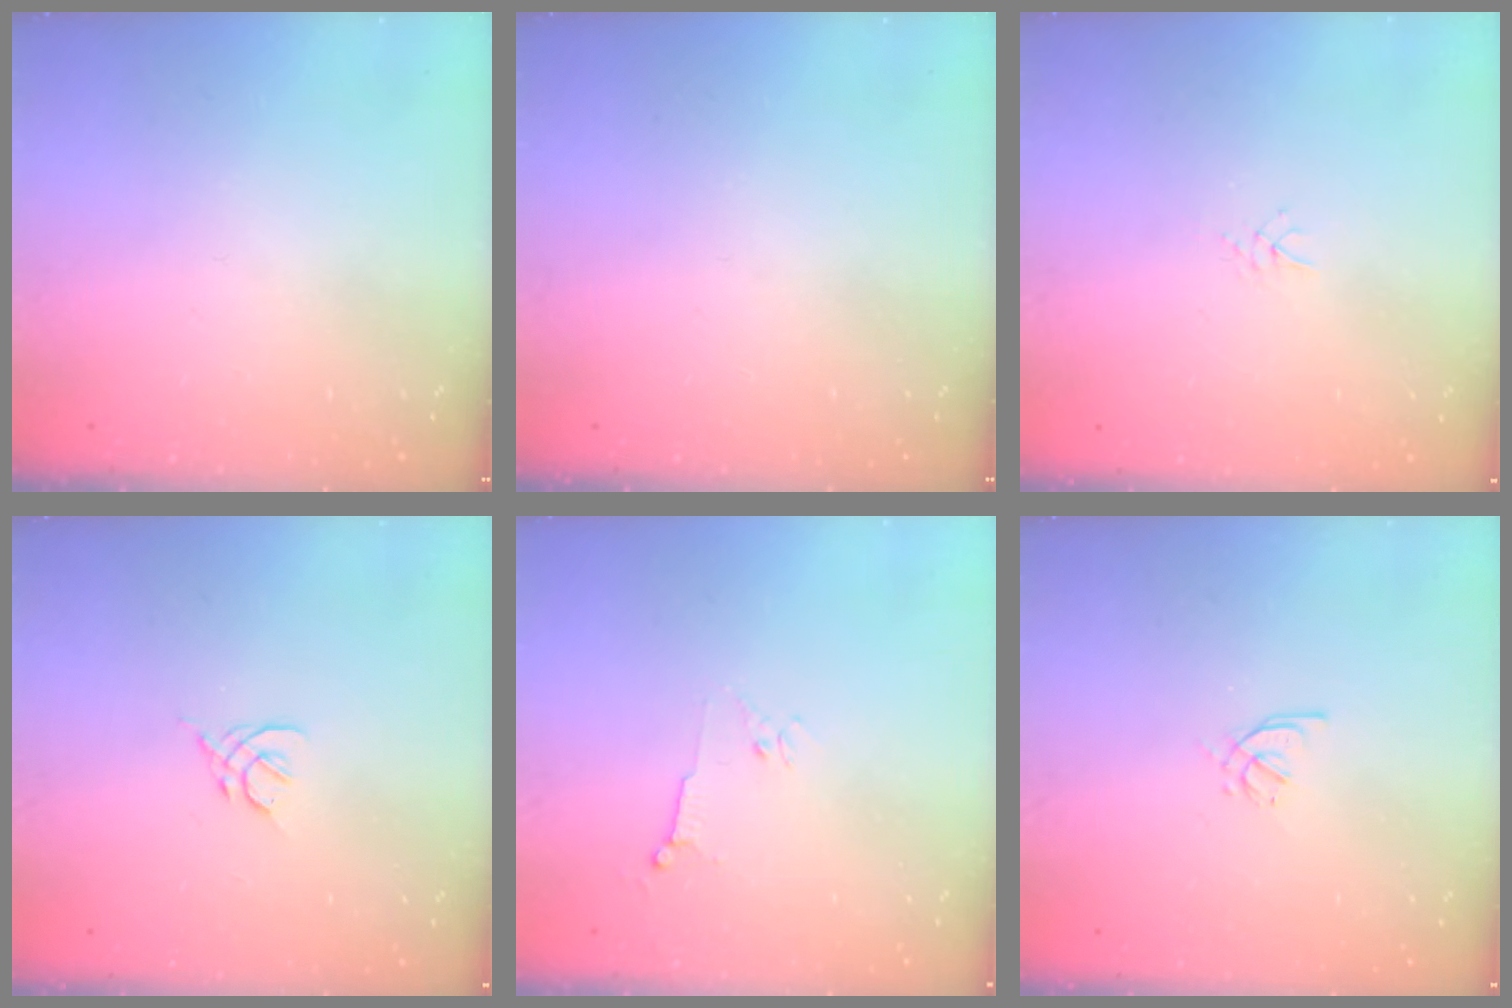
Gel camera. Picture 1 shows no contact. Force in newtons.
{"total": 0.0}
{"total": 3.1, "press": 3.0, "slide": 0.5}
{"total": 2.2, "press": 2.1, "slide": 0.6}
{"total": 3.0, "press": 2.9, "slide": 0.8}
{"total": 2.4, "press": 2.3, "slide": 0.6}